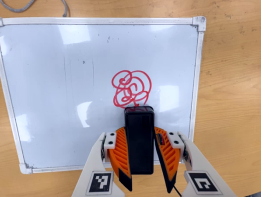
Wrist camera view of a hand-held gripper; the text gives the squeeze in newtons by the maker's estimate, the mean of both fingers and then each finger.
{"total": 7.8, "left": 7.0, "right": 8.6}